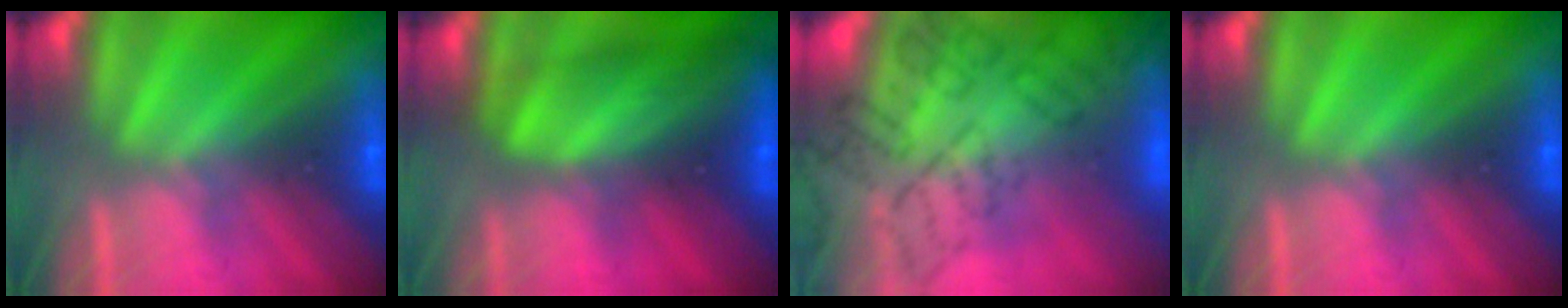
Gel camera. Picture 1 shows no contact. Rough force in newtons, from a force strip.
{"total": 7.8}
{"total": 8.7}
{"total": 0.0}